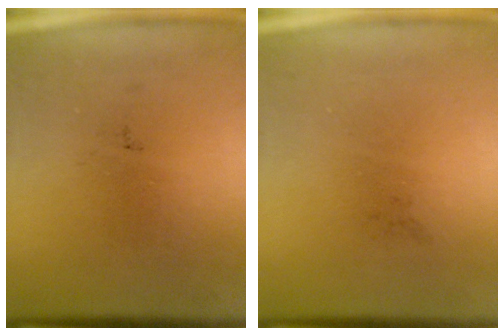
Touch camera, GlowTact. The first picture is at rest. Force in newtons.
{"total": 0.0}